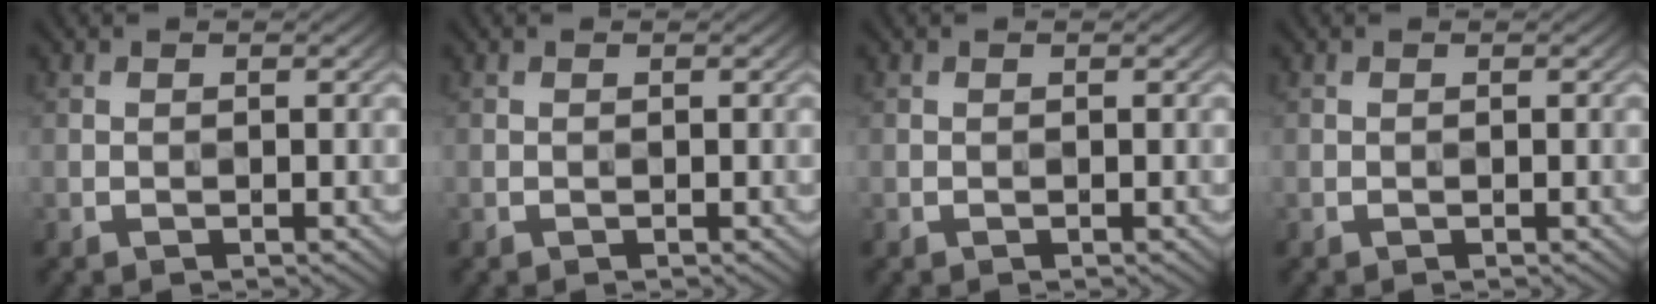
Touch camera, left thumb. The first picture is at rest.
{"total": 0.0}
{"total": 0.0}
{"total": 0.0}